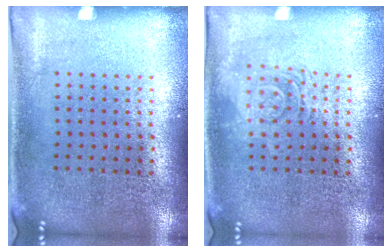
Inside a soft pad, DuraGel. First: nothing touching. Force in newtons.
{"total": 2.7, "press": 2.6, "slide": 0.4}